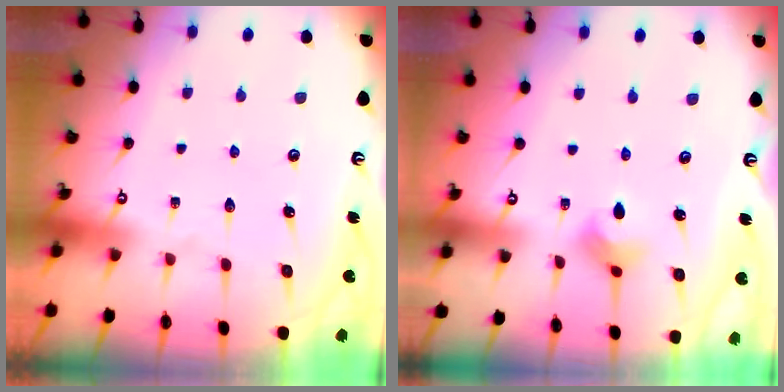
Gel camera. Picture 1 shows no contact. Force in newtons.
{"total": 3.6, "press": 3.6, "slide": 0.4}